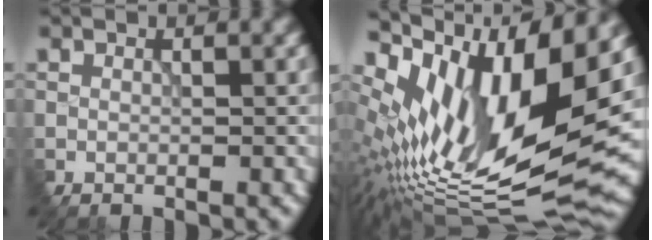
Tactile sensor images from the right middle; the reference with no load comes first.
{"total": 14.9, "force": [3.9, 5.8, 13.2], "torque": [-0.244, 0.010, 0.071]}